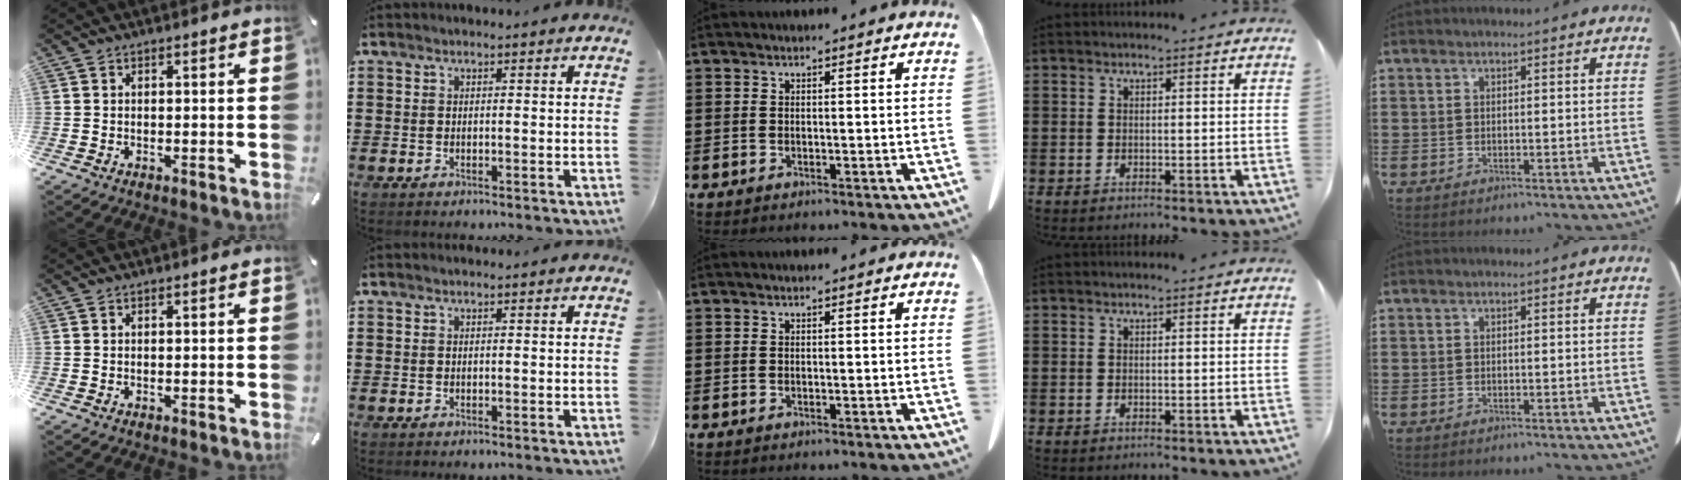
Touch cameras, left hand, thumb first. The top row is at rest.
{}